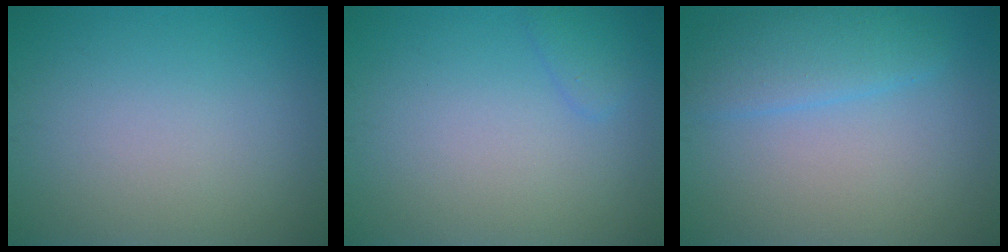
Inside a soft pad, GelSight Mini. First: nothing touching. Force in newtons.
{"total": 1.3, "press": 1.3, "slide": 0.1}
{"total": 3.4, "press": 3.4, "slide": 0.1}